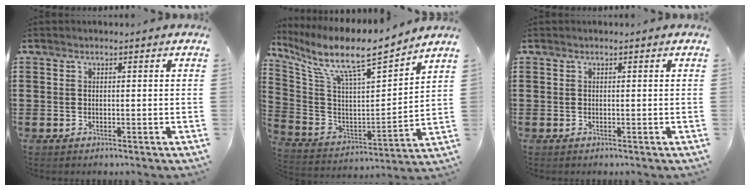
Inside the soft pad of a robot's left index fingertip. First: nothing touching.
{"total": 10.0, "force": [8.0, 1.3, 5.9], "torque": [-0.148, -0.057, 0.128]}
{"total": 0.0}